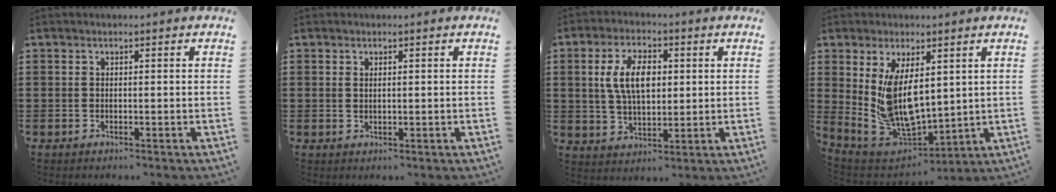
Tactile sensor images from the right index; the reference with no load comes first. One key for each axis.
{"total": 0.7, "fx": 0.4, "fy": 0.3, "fz": 0.5, "tx": -0.009, "ty": 0.004, "tz": 0.007}
{"total": 7.8, "fx": 1.5, "fy": 4.2, "fz": 6.5, "tx": -0.141, "ty": 0.013, "tz": 0.023}
{"total": 10.4, "fx": 2.7, "fy": 5.5, "fz": 8.3, "tx": -0.179, "ty": -0.021, "tz": 0.052}